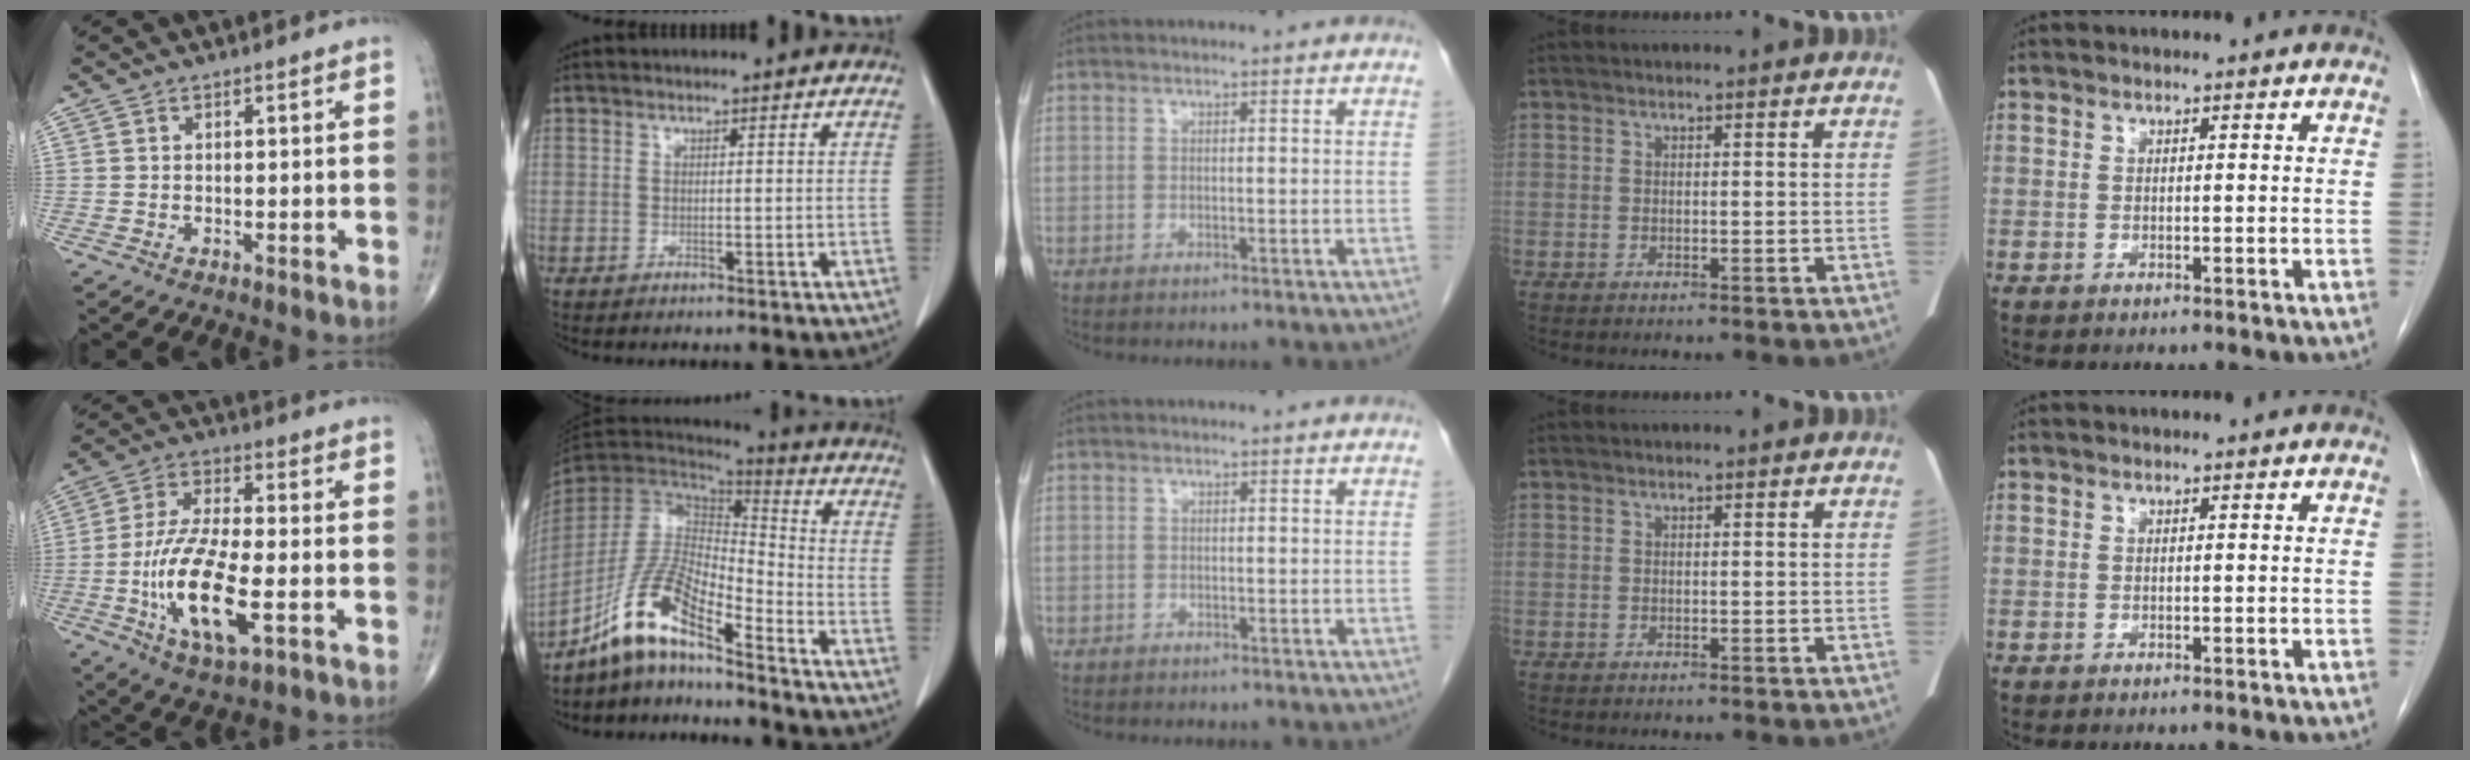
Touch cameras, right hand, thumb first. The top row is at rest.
{"thumb": {"total": 15.7, "force": [-4.1, 5.4, 14.2], "torque": [-0.288, 0.006, -0.072]}, "index": {"total": 12.0, "force": [-8.6, 2.2, 8.1], "torque": [-0.170, 0.013, -0.161]}, "middle": {"total": 0.7, "force": [-0.4, 0.6, 0.0], "torque": [-0.006, 0.005, -0.012]}}